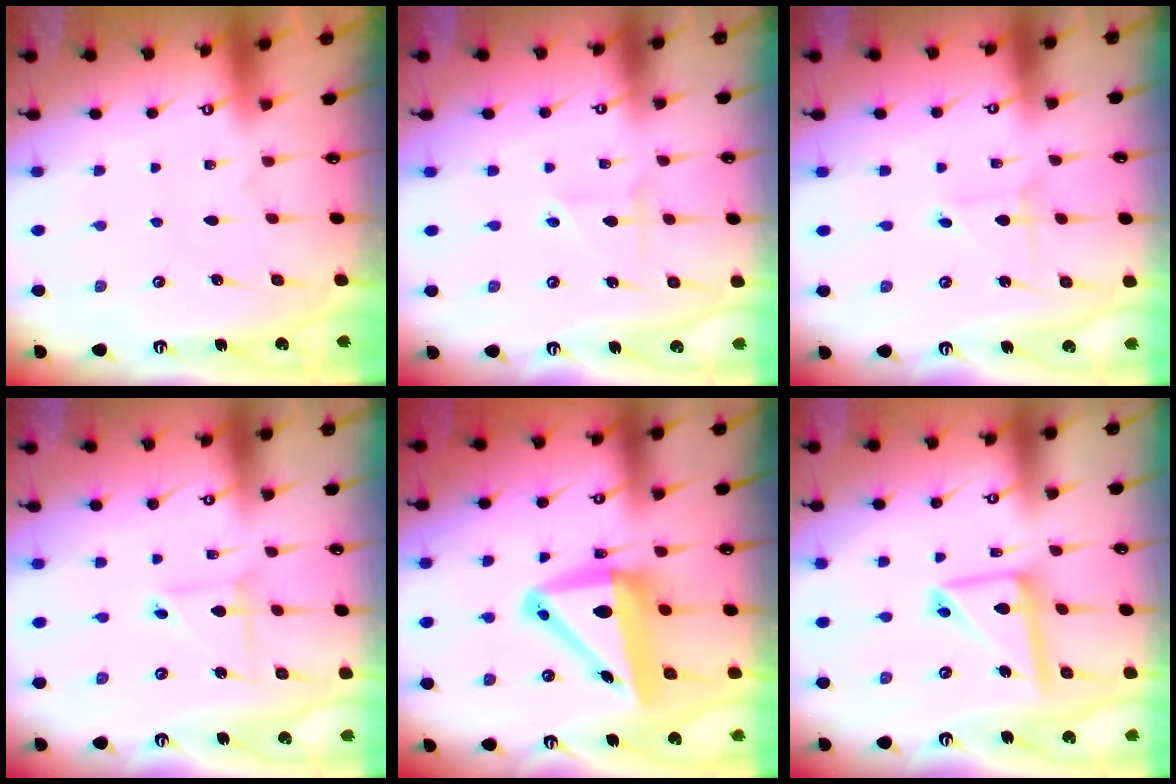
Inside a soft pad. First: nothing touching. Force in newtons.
{"total": 2.4, "press": 2.2, "slide": 1.0}
{"total": 0.9, "press": 0.9, "slide": 0.0}
{"total": 3.1, "press": 3.1, "slide": 0.3}
{"total": 12.7, "press": 12.4, "slide": 2.8}
{"total": 12.5, "press": 12.4, "slide": 1.2}